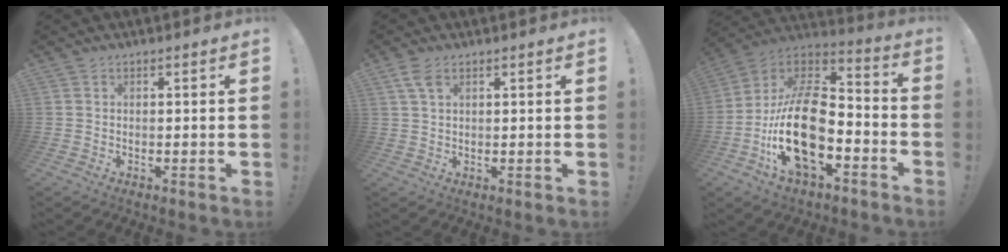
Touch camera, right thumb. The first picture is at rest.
{"total": 4.3, "force": [2.1, 2.0, 3.1], "torque": [-0.058, -0.002, 0.039]}
{"total": 23.3, "force": [-6.5, 12.5, 18.6], "torque": [-0.366, 0.035, -0.105]}